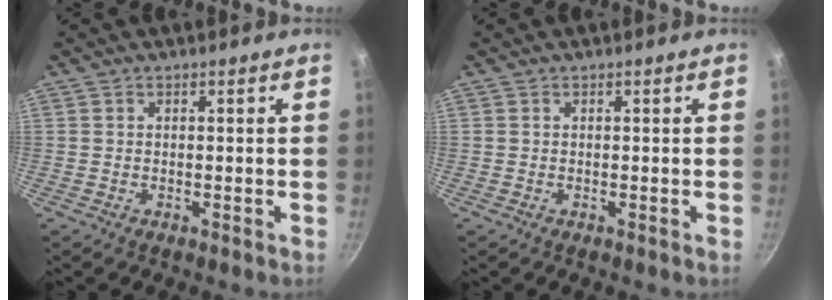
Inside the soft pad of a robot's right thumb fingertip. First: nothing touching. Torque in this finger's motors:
{"motor_torque": [-0.45, 0.44, 0.00, -0.07, 0.00]}